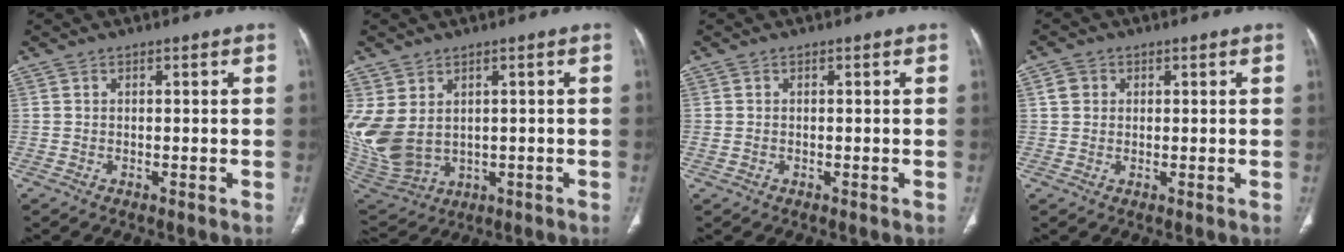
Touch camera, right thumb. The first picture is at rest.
{"total": 12.8, "force": [1.3, 9.3, 8.7], "torque": [-0.206, -0.009, 0.061]}
{"total": 0.8, "force": [-0.2, 0.6, 0.5], "torque": [-0.017, 0.005, 0.001]}
{"total": 2.5, "force": [0.6, 2.2, 0.9], "torque": [-0.004, 0.004, 0.008]}